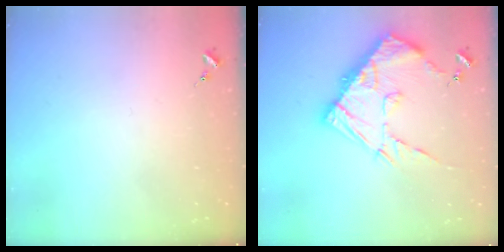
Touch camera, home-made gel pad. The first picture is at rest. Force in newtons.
{"total": 18.0, "press": 17.9, "slide": 1.9}